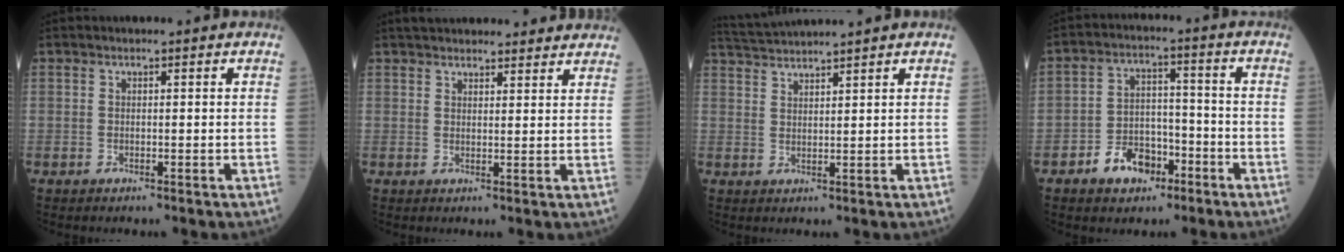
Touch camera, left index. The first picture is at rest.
{"total": 13.4, "force": [12.3, 3.1, 4.4], "torque": [-0.045, 0.033, 0.156]}
{"total": 5.7, "force": [5.4, -1.5, 1.2], "torque": [-0.025, 0.021, 0.100]}
{"total": 7.3, "force": [-4.4, 4.7, 3.5], "torque": [-0.072, 0.015, -0.071]}